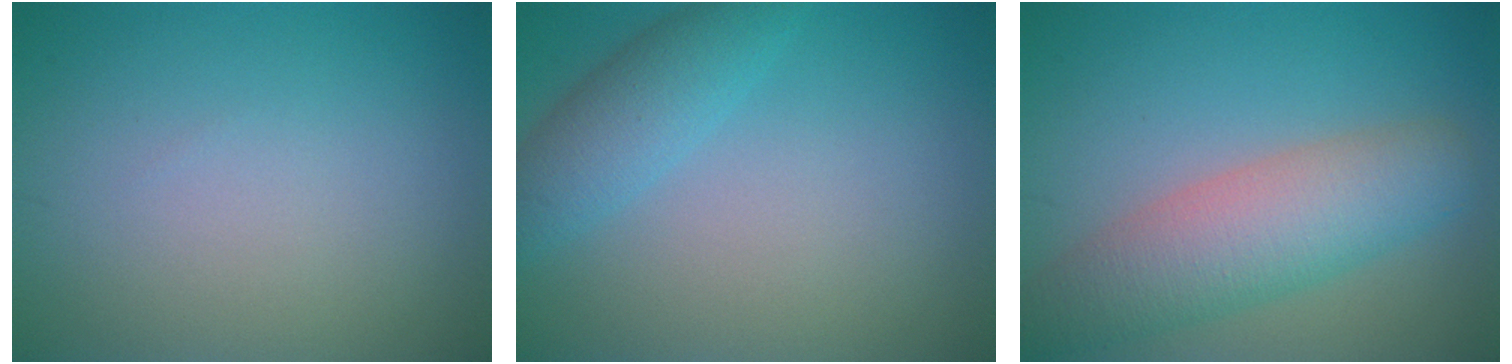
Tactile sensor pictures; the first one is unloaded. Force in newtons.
{"total": 3.3, "press": 3.3, "slide": 0.1}
{"total": 6.4, "press": 6.4, "slide": 0.4}